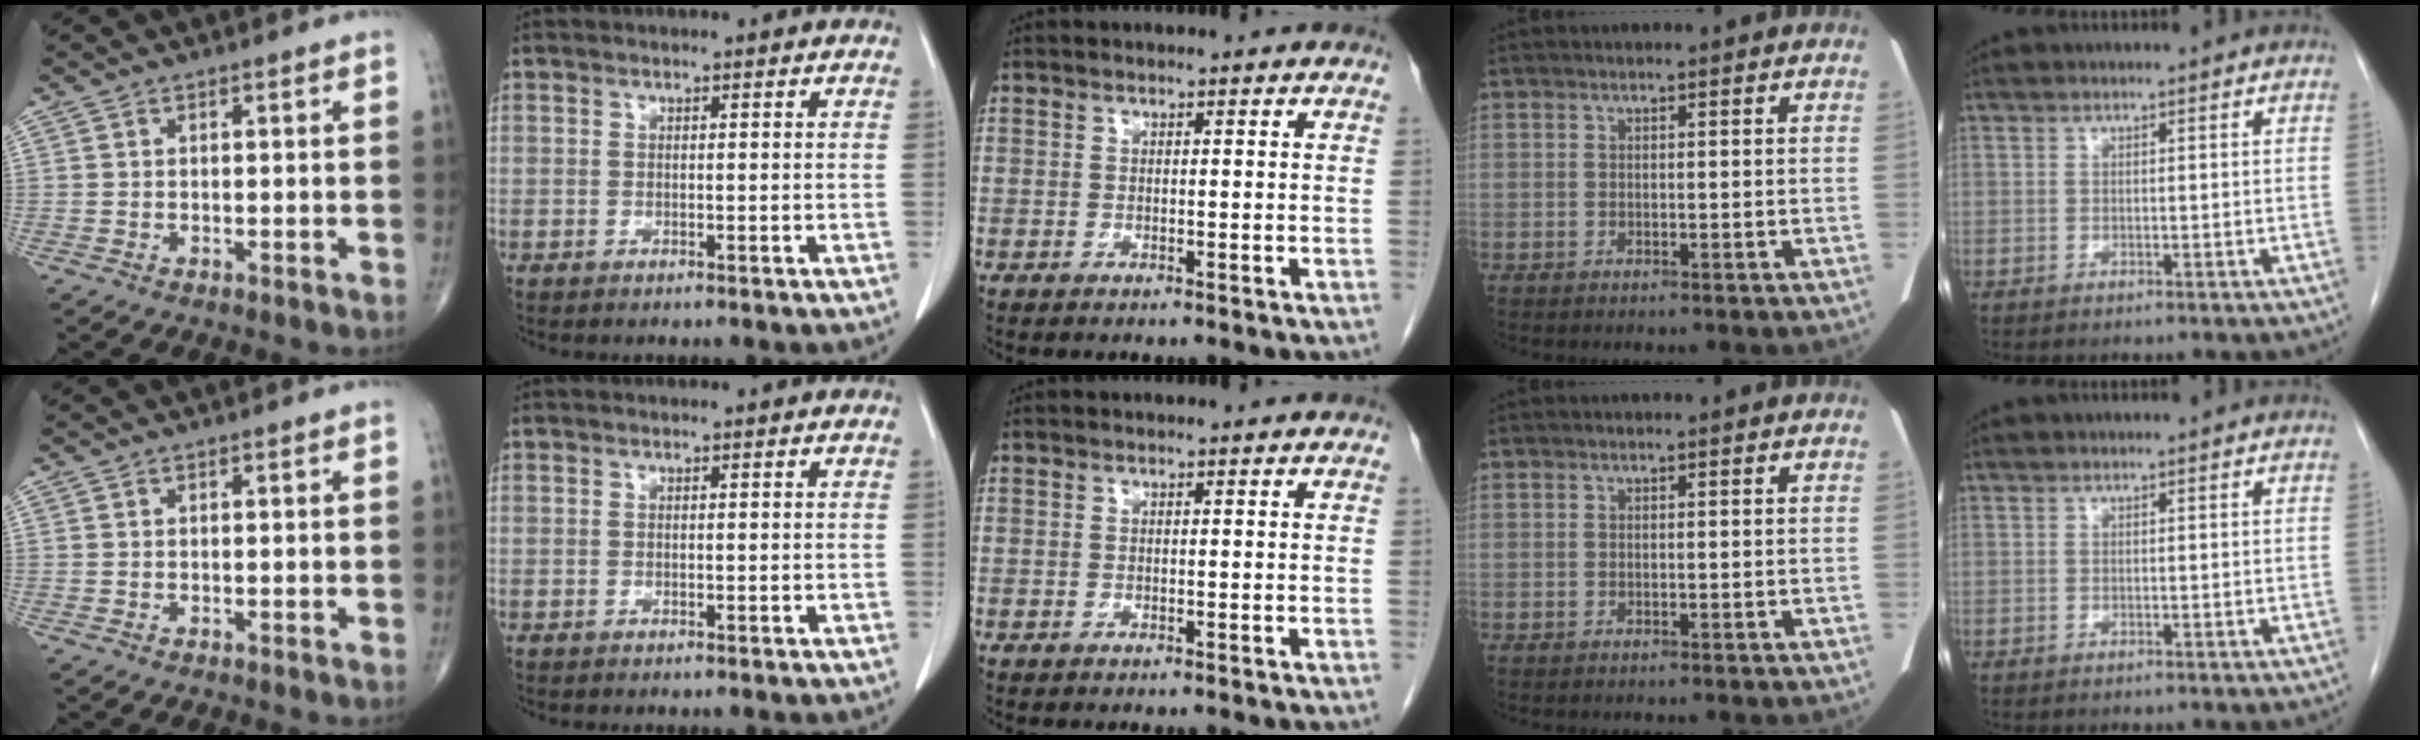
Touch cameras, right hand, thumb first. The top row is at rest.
{}